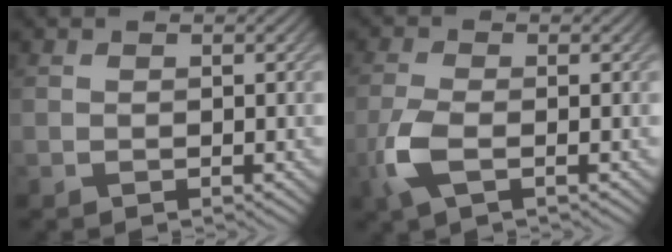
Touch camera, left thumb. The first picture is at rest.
{"total": 4.4, "force": [-1.6, 1.7, 3.7], "torque": [-0.101, -0.004, -0.042]}